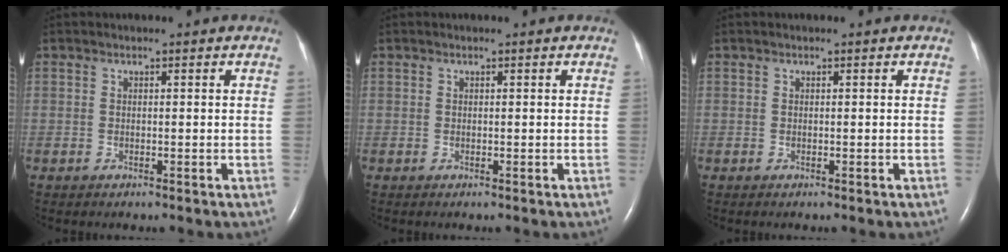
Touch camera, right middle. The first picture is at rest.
{"total": 0.0}
{"total": 0.0}